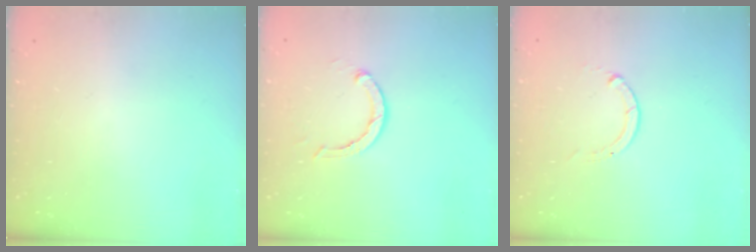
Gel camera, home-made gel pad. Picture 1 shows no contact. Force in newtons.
{"total": 2.9, "press": 2.9, "slide": 0.5}
{"total": 0.0}